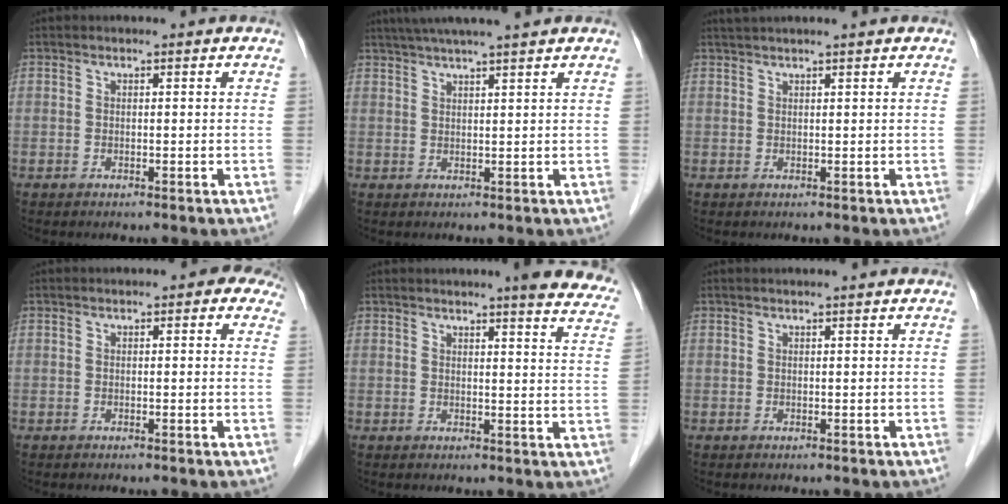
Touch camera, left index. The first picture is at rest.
{"total": 8.6, "force": [7.2, -0.8, 4.7], "torque": [-0.074, 0.030, 0.102]}
{"total": 3.1, "force": [2.6, -0.9, 1.5], "torque": [-0.018, 0.024, 0.049]}
{"total": 2.5, "force": [1.3, 1.3, 1.7], "torque": [-0.007, 0.012, 0.007]}
{"total": 14.1, "force": [12.5, 1.3, 6.3], "torque": [-0.054, -0.037, 0.119]}
{"total": 0.9, "force": [0.7, -0.2, 0.5], "torque": [-0.011, 0.006, 0.020]}